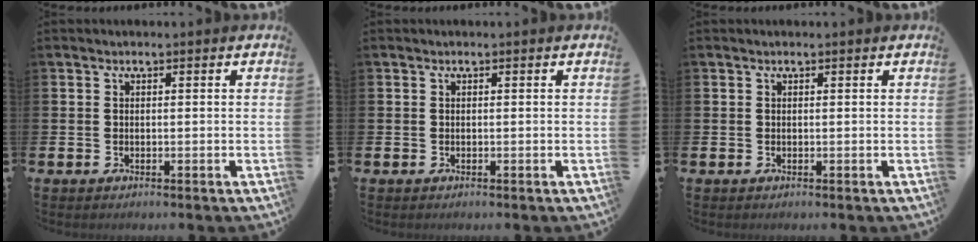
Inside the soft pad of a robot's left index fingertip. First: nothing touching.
{"total": 0.0}
{"total": 0.0}